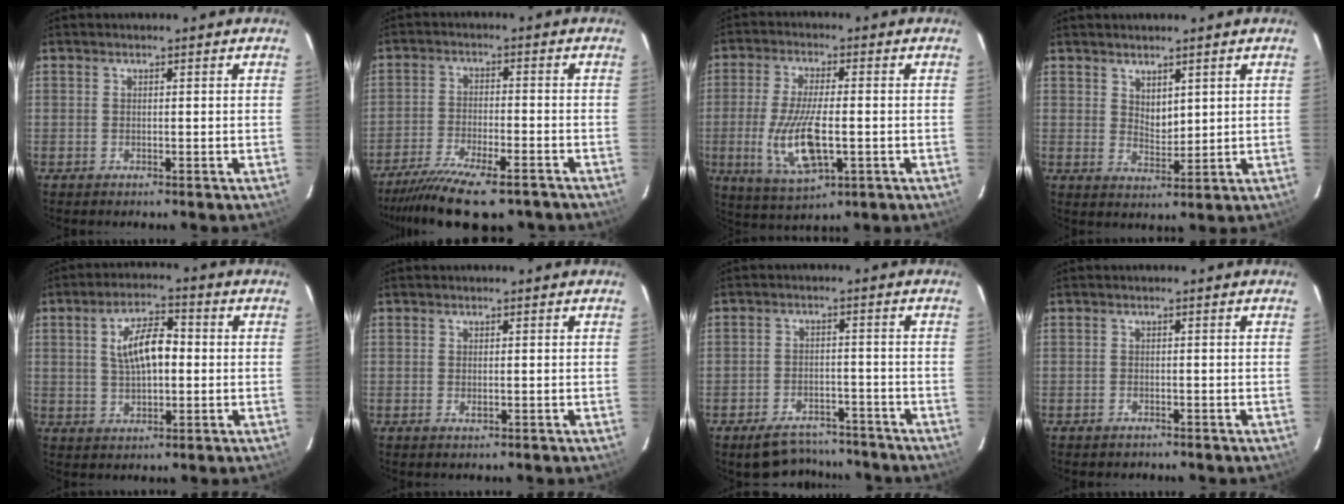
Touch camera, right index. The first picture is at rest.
{"total": 15.2, "force": [-12.3, 4.0, 8.0], "torque": [-0.168, -0.033, -0.196]}
{"total": 12.5, "force": [-2.5, 4.2, 11.5], "torque": [-0.234, -0.017, -0.040]}
{"total": 3.5, "force": [2.3, 1.8, 1.8], "torque": [-0.025, -0.003, 0.044]}
{"total": 8.5, "force": [0.9, 3.9, 7.6], "torque": [-0.142, 0.015, 0.022]}
{"total": 1.0, "force": [0.0, 0.5, 0.9], "torque": [-0.018, 0.000, 0.000]}
{"total": 9.3, "force": [-7.9, 4.0, 2.8], "torque": [-0.065, 0.008, -0.102]}
{"total": 1.2, "force": [-0.9, 0.8, 0.0], "torque": [-0.003, 0.003, -0.013]}